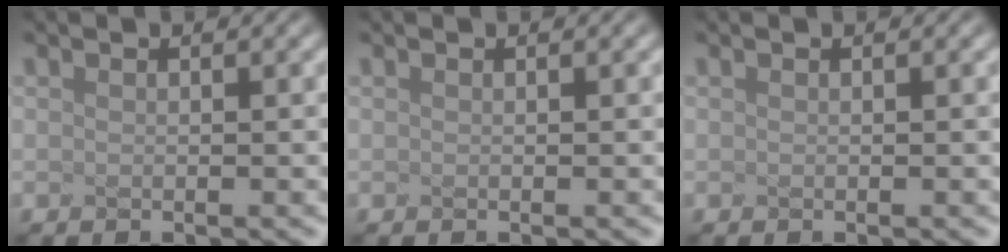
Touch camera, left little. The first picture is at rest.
{"total": 0.0}
{"total": 0.0}